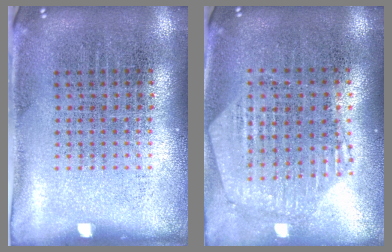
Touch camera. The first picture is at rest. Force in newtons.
{"total": 1.1, "press": 1.1, "slide": 0.2}